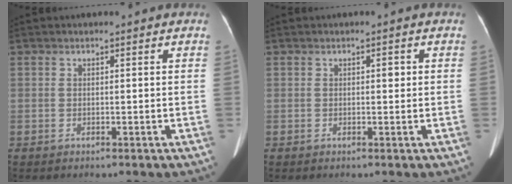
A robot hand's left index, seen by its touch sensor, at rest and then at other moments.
{"total": 1.0, "force": [0.1, 0.5, 0.9], "torque": [-0.008, 0.002, 0.000]}